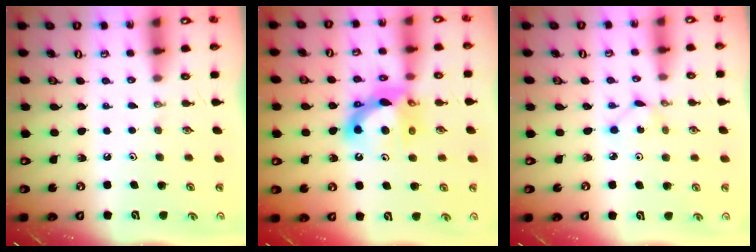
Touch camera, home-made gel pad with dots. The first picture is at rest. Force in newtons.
{"total": 10.8, "press": 10.6, "slide": 2.4}
{"total": 2.2, "press": 2.2, "slide": 0.3}